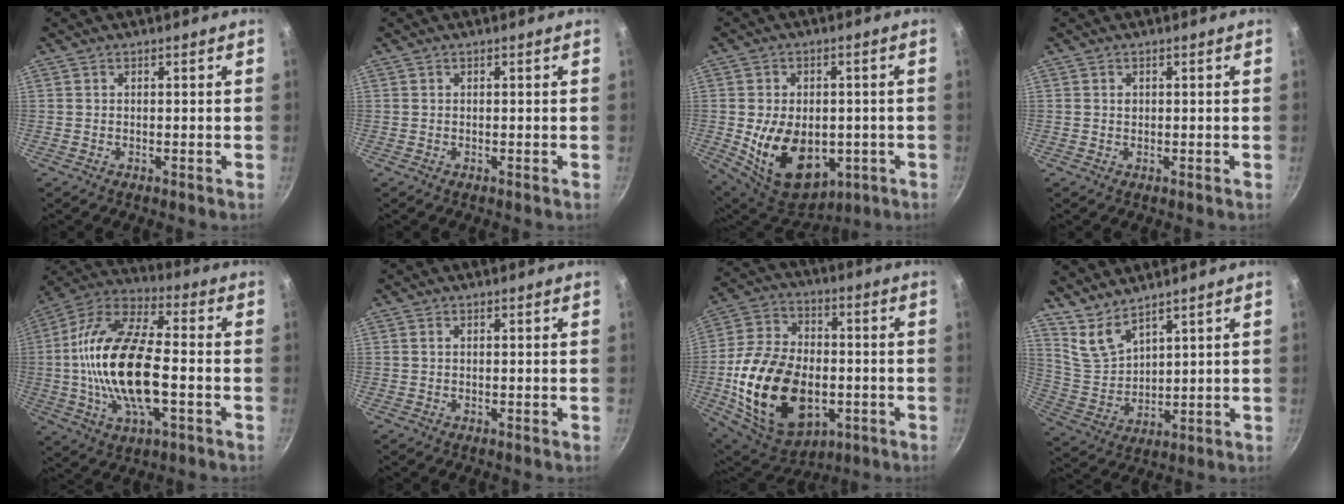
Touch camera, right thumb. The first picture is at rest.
{"total": 0.0}
{"total": 16.9, "force": [-2.9, 11.6, 11.9], "torque": [-0.172, -0.005, -0.022]}
{"total": 0.9, "force": [0.3, 0.7, 0.4], "torque": [-0.005, 0.001, 0.004]}
{"total": 21.5, "force": [-2.7, 9.5, 19.1], "torque": [-0.365, 0.027, -0.063]}
{"total": 2.0, "force": [0.5, 0.7, 1.8], "torque": [-0.040, 0.002, 0.010]}
{"total": 24.8, "force": [-4.8, 16.1, 18.2], "torque": [-0.324, 0.022, -0.067]}
{"total": 7.0, "force": [5.8, 2.1, 3.4], "torque": [-0.063, -0.048, 0.132]}